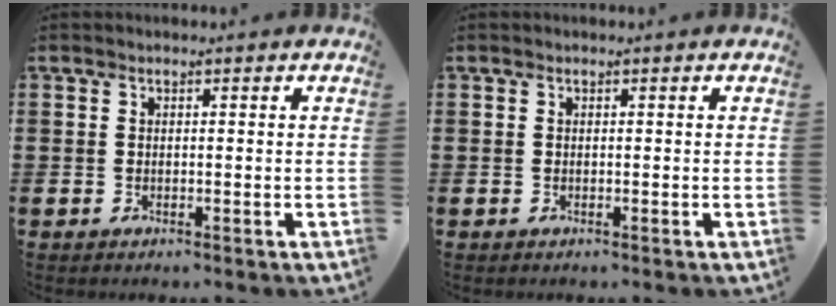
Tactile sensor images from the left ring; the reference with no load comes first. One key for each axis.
{"total": 0.0}